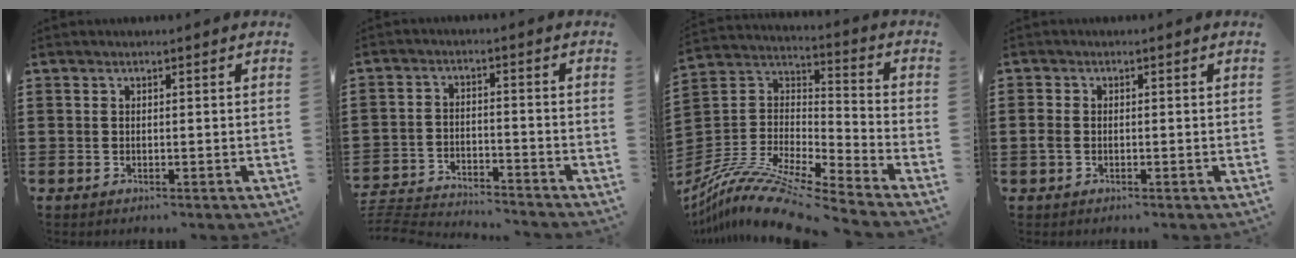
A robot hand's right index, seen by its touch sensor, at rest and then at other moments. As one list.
[{"total": 4.2, "force": [-4.2, 0.1, 0.3], "torque": [-0.024, -0.005, -0.095]}, {"total": 12.0, "force": [-10.4, 1.0, 5.8], "torque": [-0.122, 0.009, -0.210]}, {"total": 1.6, "force": [-0.4, 1.1, 1.1], "torque": [-0.030, 0.001, -0.011]}]